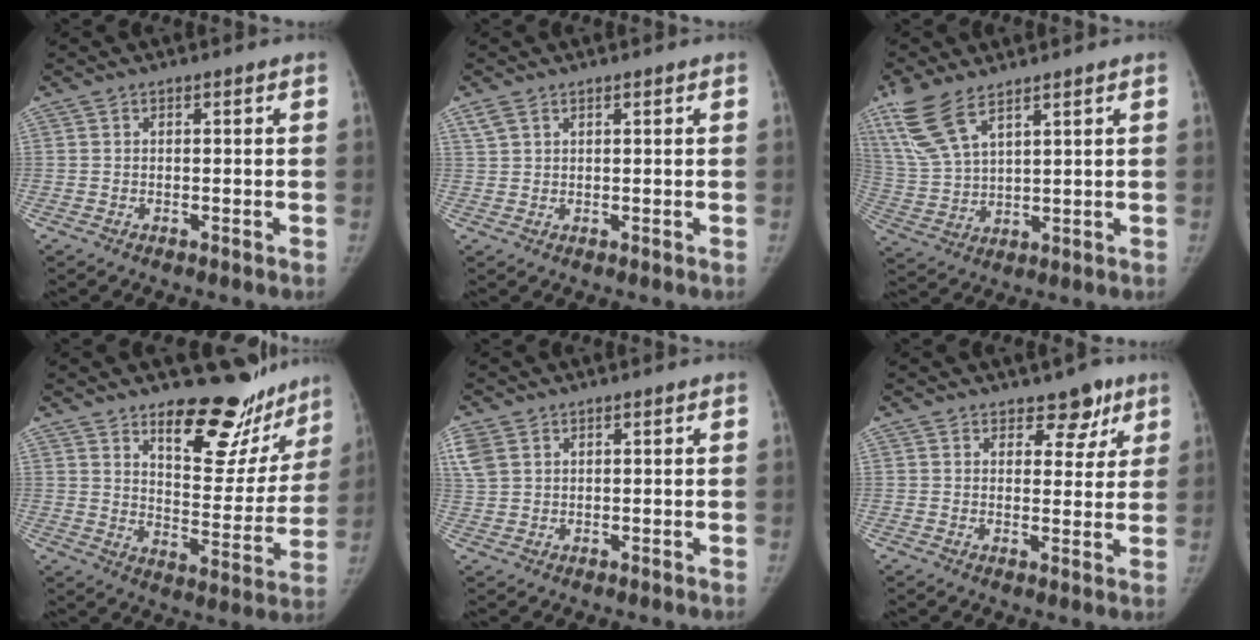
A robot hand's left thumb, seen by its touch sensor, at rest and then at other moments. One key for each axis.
{"total": 2.2, "fx": 1.4, "fy": 1.2, "fz": 1.2, "tx": -0.026, "ty": 0.004, "tz": 0.035}
{"total": 11.5, "fx": 7.6, "fy": 4.4, "fz": 7.4, "tx": -0.160, "ty": -0.018, "tz": 0.163}
{"total": 18.9, "fx": 14.9, "fy": 7.9, "fz": 8.7, "tx": -0.053, "ty": -0.125, "tz": 0.205}
{"total": 6.3, "fx": 2.9, "fy": 4.4, "fz": 3.4, "tx": -0.094, "ty": 0.009, "tz": 0.068}
{"total": 5.6, "fx": 3.8, "fy": 3.5, "fz": 2.2, "tx": 0.013, "ty": -0.019, "tz": 0.049}